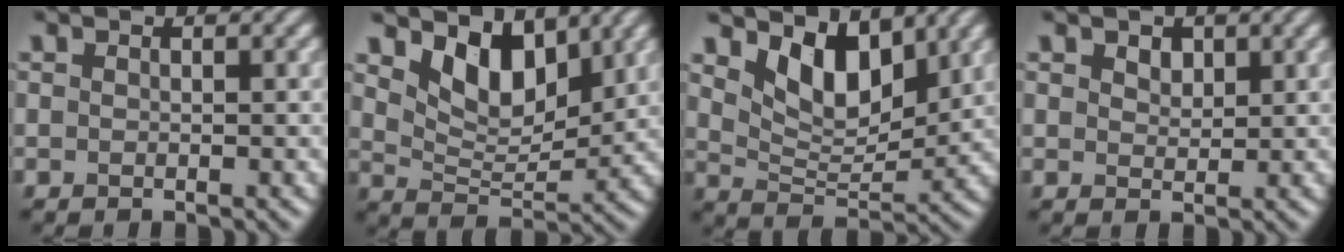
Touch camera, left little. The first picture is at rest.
{"total": 5.6, "force": [3.4, 2.9, 3.3], "torque": [-0.067, -0.015, 0.054]}
{"total": 5.7, "force": [3.4, 2.9, 3.6], "torque": [-0.073, -0.015, 0.055]}
{"total": 1.6, "force": [1.0, 1.0, 0.7], "torque": [-0.013, 0.001, 0.014]}